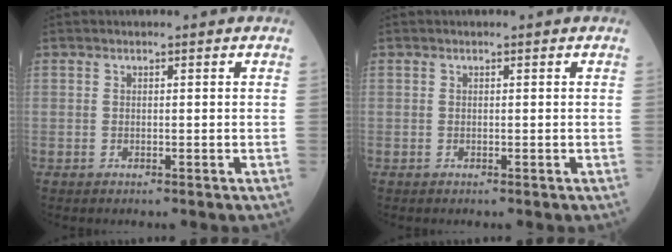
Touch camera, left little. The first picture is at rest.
{"total": 0.0}